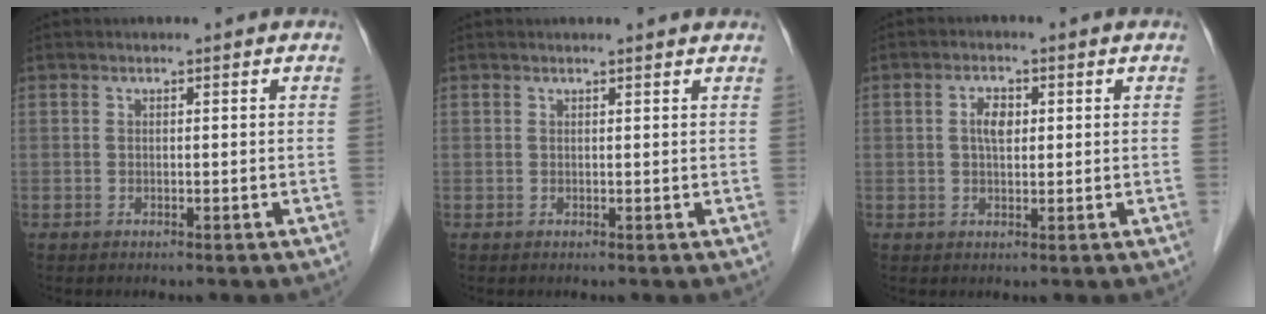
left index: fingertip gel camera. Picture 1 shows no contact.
{"total": 2.9, "force": [2.8, 0.2, 0.7], "torque": [-0.012, 0.011, 0.024]}
{"total": 2.9, "force": [0.6, 1.5, 2.5], "torque": [-0.049, 0.007, 0.011]}